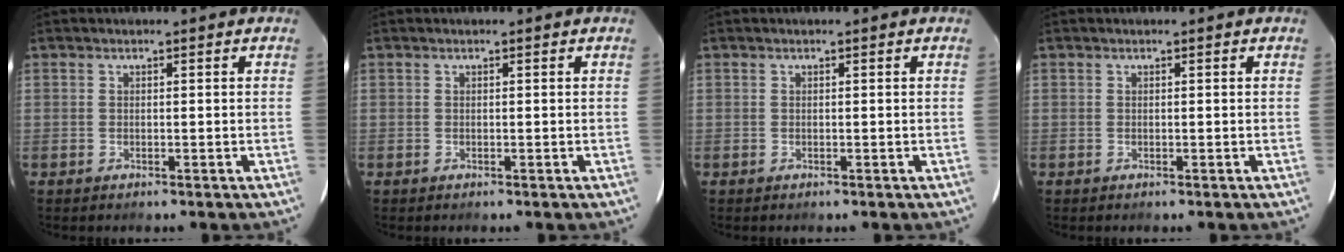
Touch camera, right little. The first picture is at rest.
{"total": 0.0}
{"total": 0.0}
{"total": 0.0}